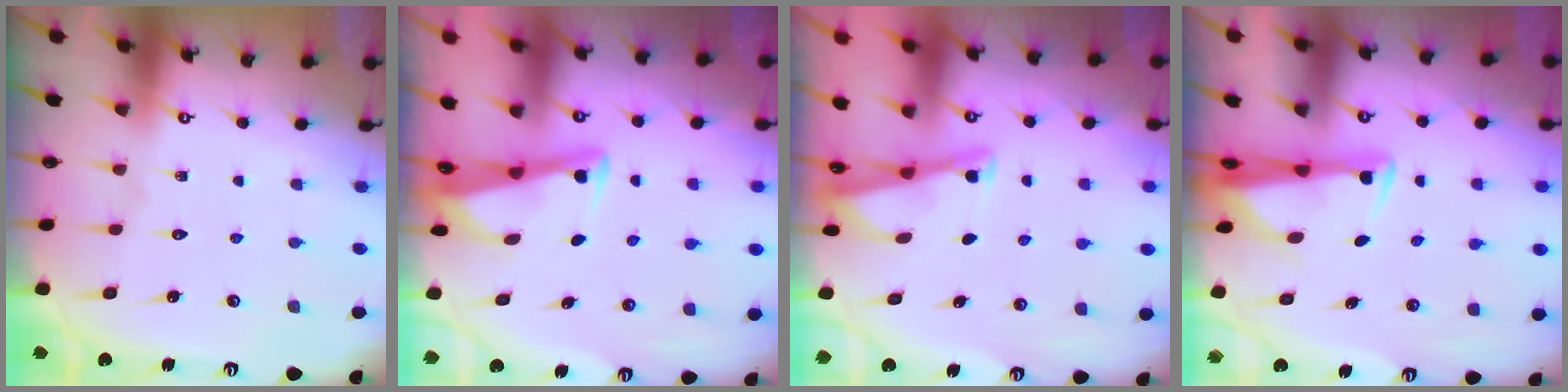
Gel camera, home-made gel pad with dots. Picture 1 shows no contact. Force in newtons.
{"total": 3.4, "press": 3.3, "slide": 0.4}
{"total": 2.9, "press": 2.9, "slide": 0.2}
{"total": 3.0, "press": 2.8, "slide": 0.9}